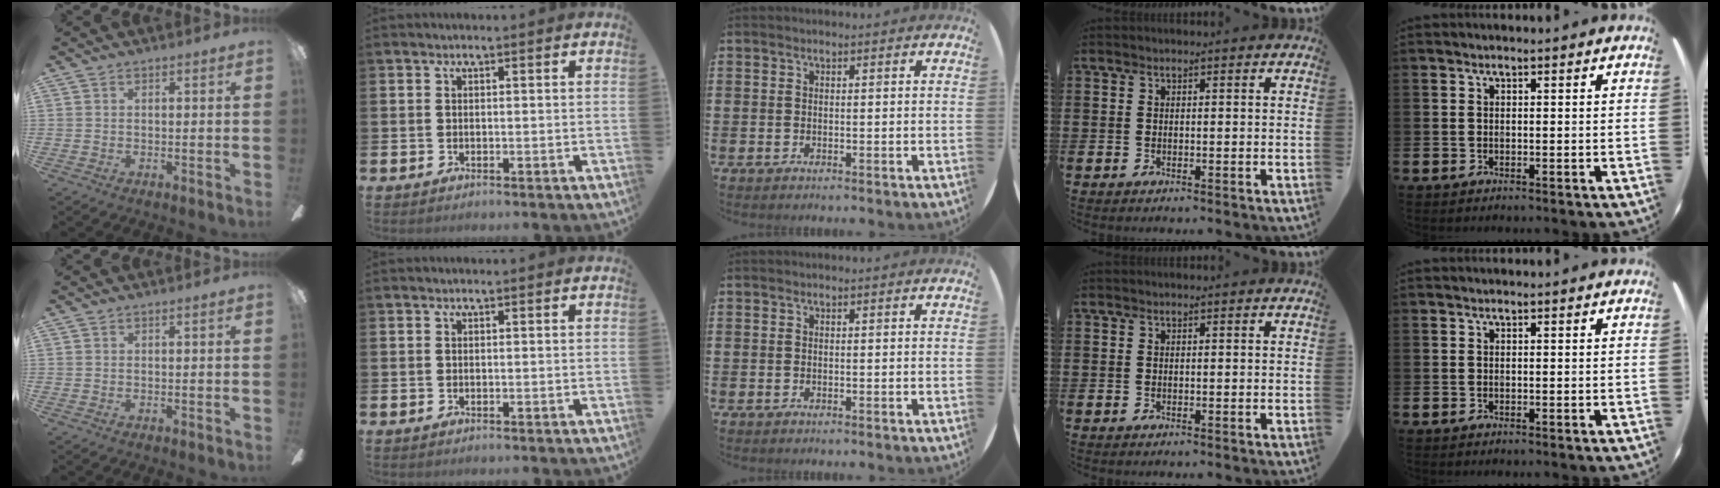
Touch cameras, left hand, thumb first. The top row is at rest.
{}